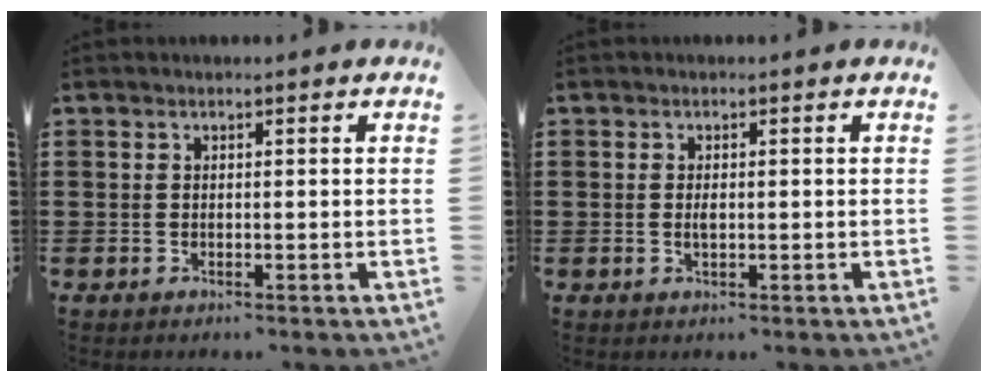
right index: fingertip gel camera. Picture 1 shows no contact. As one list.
[{"total": 1.2, "force": [-0.1, 0.5, 1.1], "torque": [-0.023, 0.003, -0.003]}]